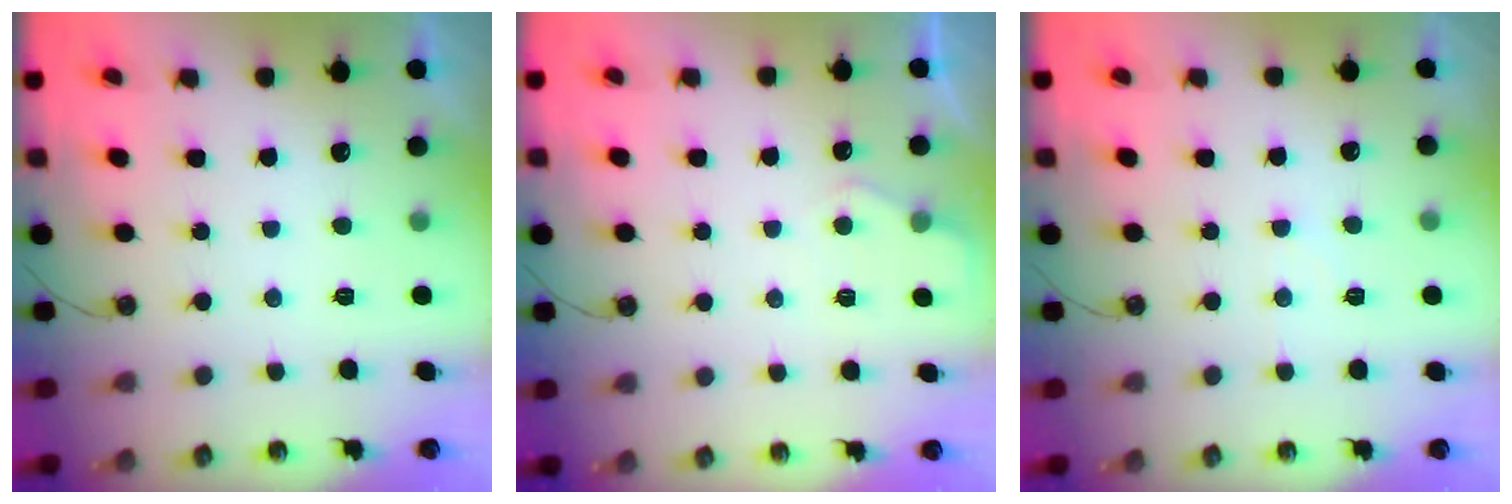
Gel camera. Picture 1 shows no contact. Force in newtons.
{"total": 3.5, "press": 3.5, "slide": 0.5}
{"total": 2.7, "press": 2.7, "slide": 0.3}